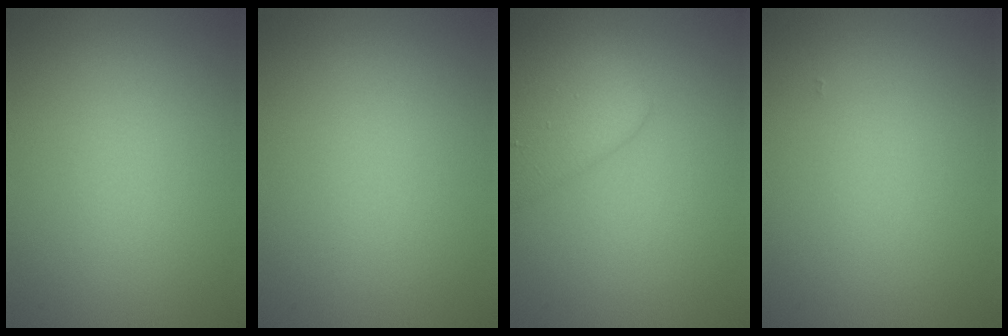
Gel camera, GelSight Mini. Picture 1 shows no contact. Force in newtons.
{"total": 0.0}
{"total": 3.9, "press": 3.9, "slide": 0.2}
{"total": 0.0}